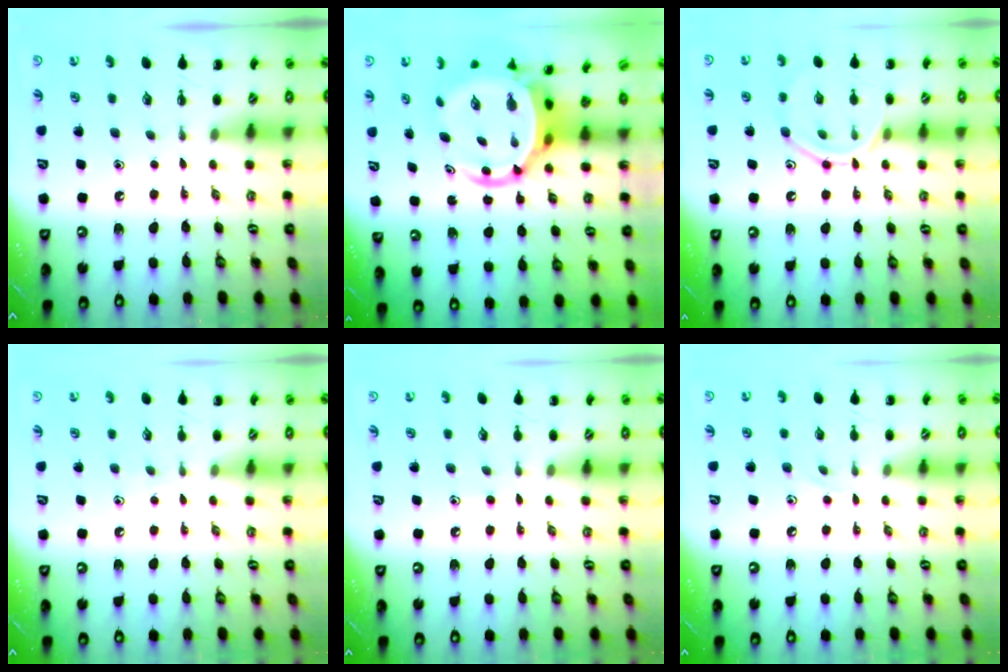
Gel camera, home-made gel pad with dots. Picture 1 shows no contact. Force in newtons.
{"total": 8.3, "press": 8.0, "slide": 2.4}
{"total": 11.7, "press": 11.7, "slide": 1.1}
{"total": 4.0, "press": 3.9, "slide": 0.9}
{"total": 6.2, "press": 5.9, "slide": 2.1}
{"total": 5.2, "press": 5.0, "slide": 1.5}